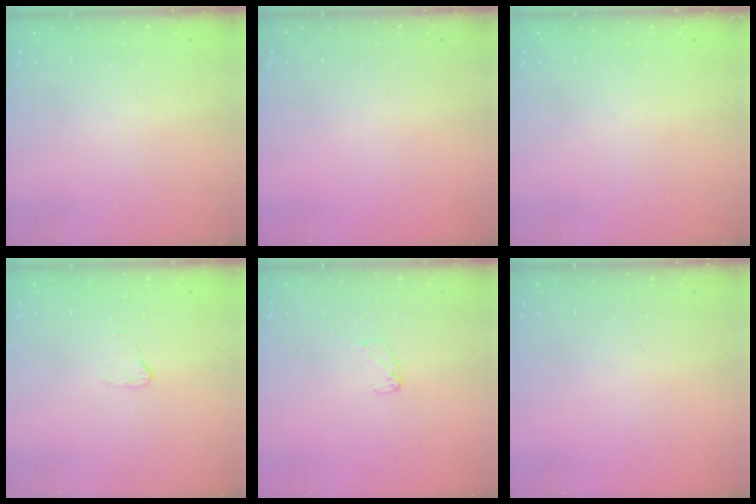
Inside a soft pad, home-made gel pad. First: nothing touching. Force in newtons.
{"total": 0.0}
{"total": 0.0}
{"total": 2.7, "press": 2.7, "slide": 0.2}
{"total": 3.4, "press": 3.4, "slide": 0.2}
{"total": 0.0}